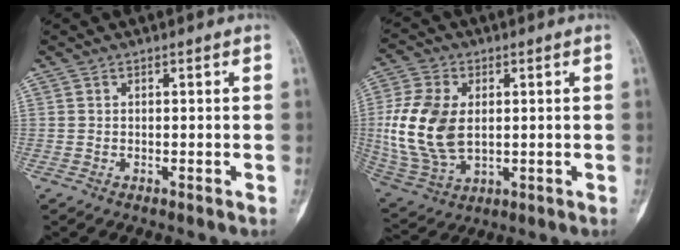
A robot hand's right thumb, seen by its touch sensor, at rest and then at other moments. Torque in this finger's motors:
{"motor_torque": [1.61, 1.81, 0.93, -0.93, 0.31]}